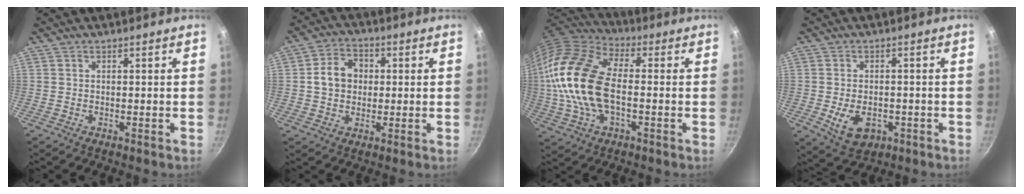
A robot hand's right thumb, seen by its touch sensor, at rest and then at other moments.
{"total": 8.0, "force": [0.7, 6.6, 4.4], "torque": [-0.049, 0.016, 0.001]}
{"total": 19.9, "force": [-0.9, 11.5, 16.2], "torque": [-0.320, 0.031, -0.026]}
{"total": 7.4, "force": [-2.1, 5.1, 5.0], "torque": [-0.074, 0.004, -0.020]}